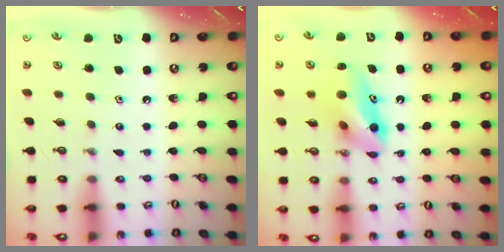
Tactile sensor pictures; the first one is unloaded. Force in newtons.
{"total": 8.2, "press": 8.0, "slide": 1.6}